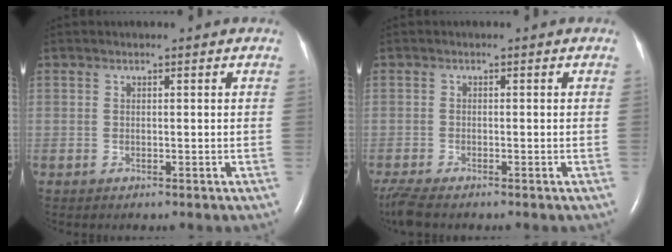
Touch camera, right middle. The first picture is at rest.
{"total": 4.2, "force": [-3.5, 0.6, 2.2], "torque": [-0.054, -0.016, -0.063]}